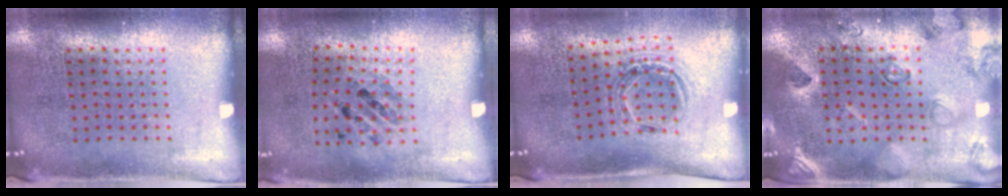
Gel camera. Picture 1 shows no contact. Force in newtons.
{"total": 0.9, "press": 0.8, "slide": 0.5}
{"total": 1.0, "press": 1.0, "slide": 0.1}
{"total": 2.3, "press": 2.0, "slide": 1.1}